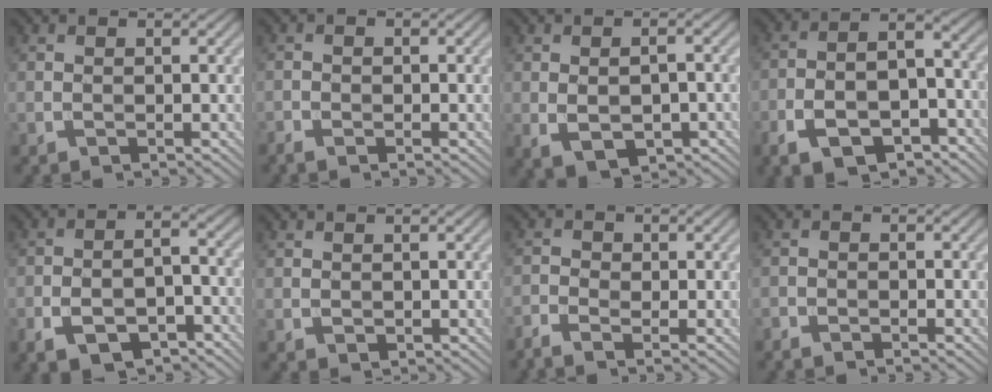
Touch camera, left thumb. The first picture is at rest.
{"total": 1.5, "force": [-1.2, 0.6, 0.8], "torque": [-0.017, -0.004, -0.026]}
{"total": 5.3, "force": [-1.5, 3.1, 3.9], "torque": [-0.072, -0.018, -0.016]}
{"total": 11.2, "force": [-6.5, 5.5, 7.3], "torque": [-0.132, -0.019, -0.111]}
{"total": 8.9, "force": [-5.0, 4.6, 5.7], "torque": [-0.097, -0.009, -0.079]}
{"total": 0.7, "force": [0.4, 0.4, 0.3], "torque": [-0.007, -0.004, 0.012]}
{"total": 2.5, "force": [-1.5, 1.2, 1.6], "torque": [-0.035, -0.002, -0.035]}
{"total": 1.2, "force": [-1.0, 0.4, 0.4], "torque": [-0.010, -0.004, -0.023]}